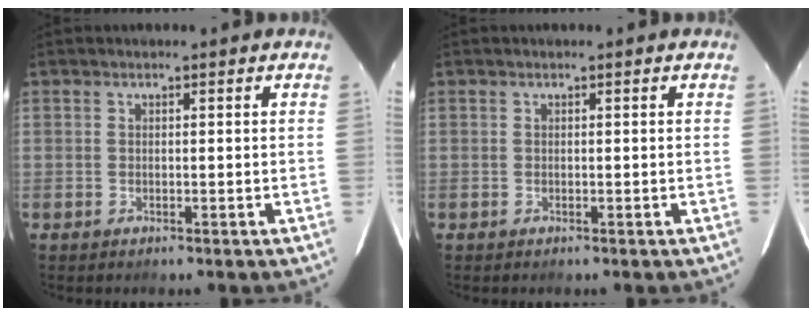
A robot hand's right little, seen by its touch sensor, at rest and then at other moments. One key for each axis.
{"total": 0.0}